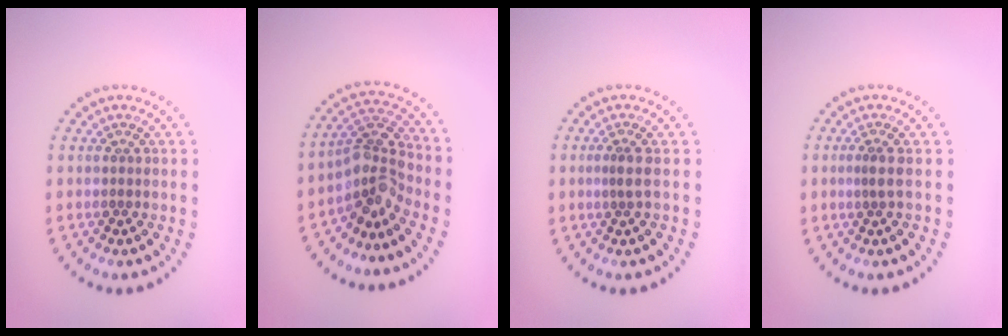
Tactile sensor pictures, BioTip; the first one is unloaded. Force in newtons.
{"total": 3.7, "press": 3.0, "slide": 2.1}
{"total": 1.1, "press": 0.6, "slide": 0.9}
{"total": 1.0, "press": 0.6, "slide": 0.8}